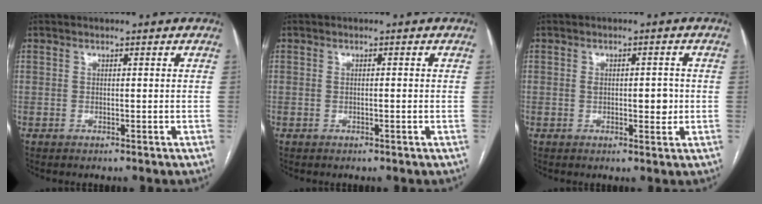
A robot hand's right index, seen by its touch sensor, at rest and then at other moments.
{"total": 0.8, "force": [-0.1, 0.2, 0.8], "torque": [-0.015, 0.001, 0.002]}
{"total": 3.9, "force": [0.0, 1.8, 3.4], "torque": [-0.053, 0.003, 0.005]}